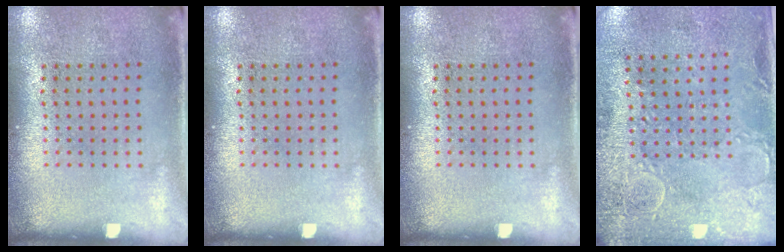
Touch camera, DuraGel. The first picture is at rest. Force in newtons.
{"total": 0.0}
{"total": 0.0}
{"total": 2.9, "press": 2.3, "slide": 1.7}